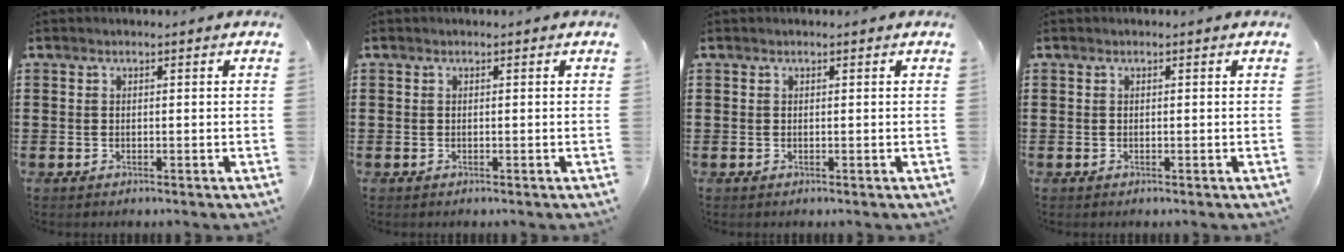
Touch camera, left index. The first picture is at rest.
{"total": 0.0}
{"total": 0.0}
{"total": 0.0}